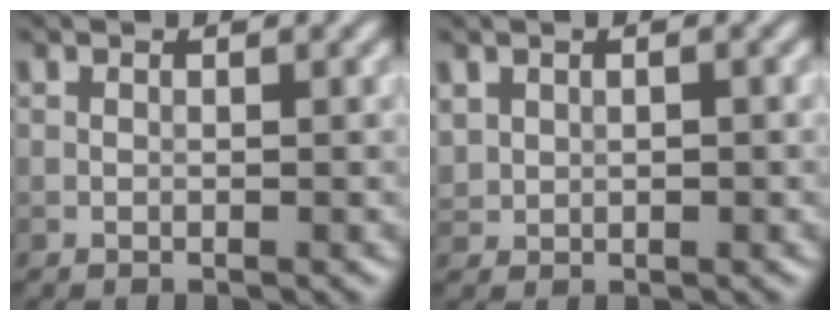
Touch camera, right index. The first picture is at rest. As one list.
[{"total": 1.2, "force": [0.4, 0.9, 0.6], "torque": [-0.013, -0.002, 0.013]}]